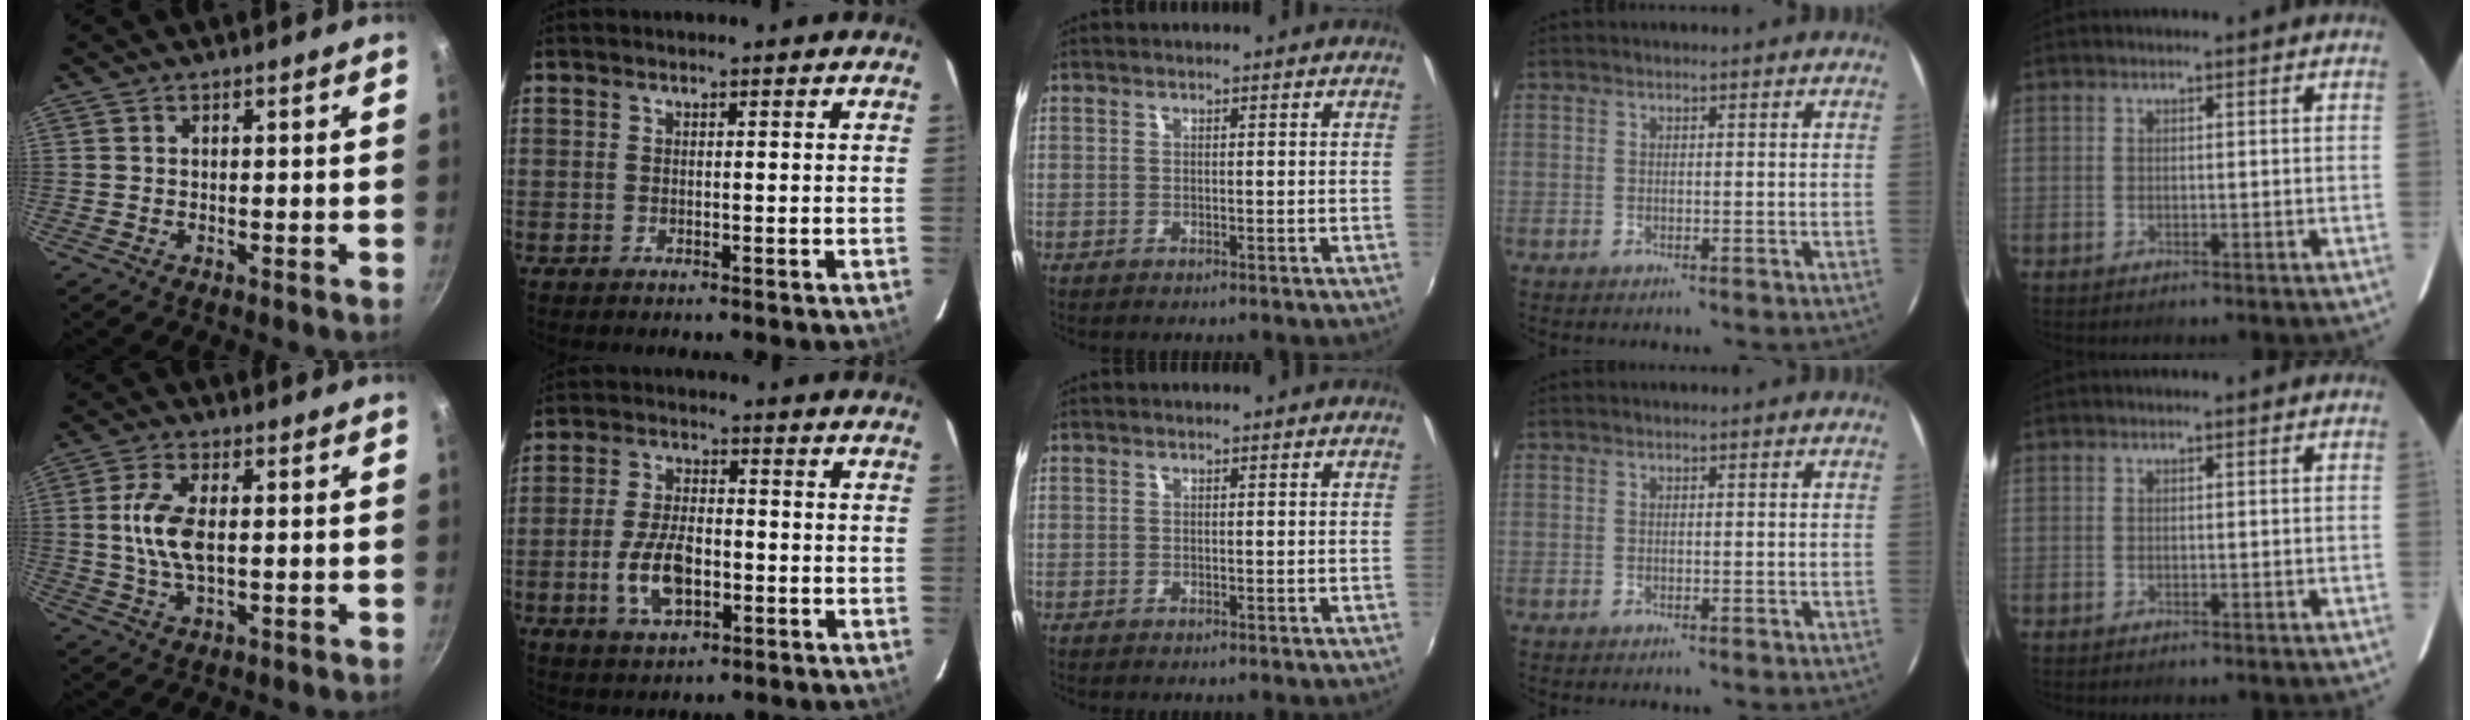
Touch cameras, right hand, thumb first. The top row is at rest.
{"thumb": {"total": 8.8, "force": [0.5, 4.2, 7.7], "torque": [-0.155, 0.004, 0.006]}, "index": {"total": 9.3, "force": [-2.7, 4.8, 7.5], "torque": [-0.153, 0.001, -0.044]}}